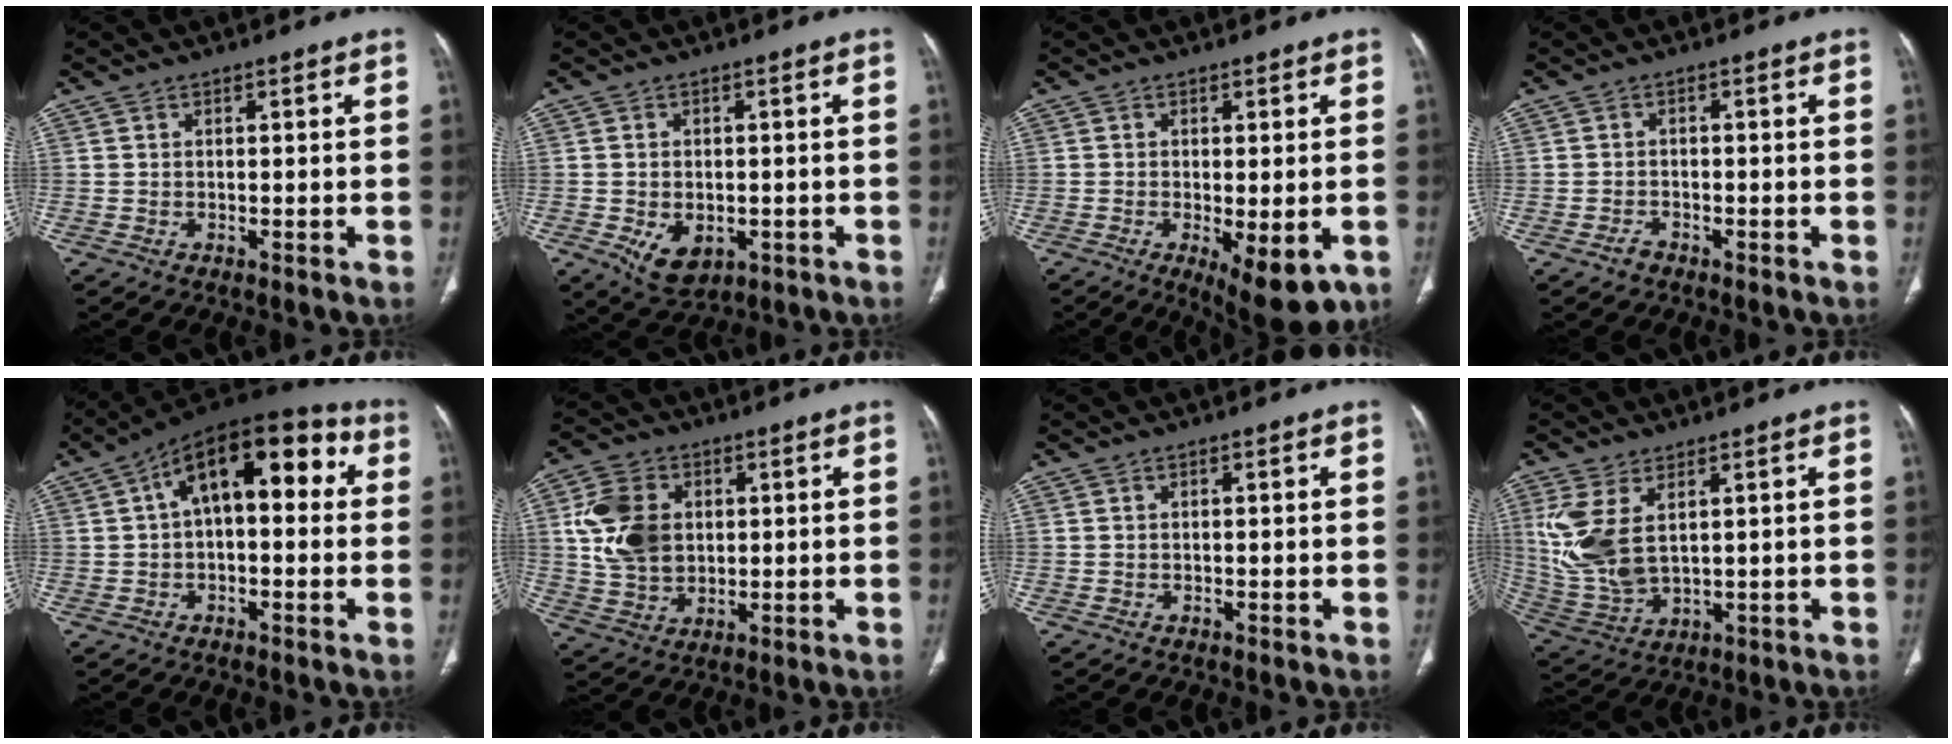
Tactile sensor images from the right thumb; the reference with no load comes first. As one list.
[{"total": 6.9, "force": [-2.1, 4.7, 4.6], "torque": [-0.063, 0.001, -0.018]}, {"total": 9.8, "force": [-3.6, 3.7, 8.3], "torque": [-0.112, -0.014, -0.046]}, {"total": 1.7, "force": [-1.2, 1.0, 0.5], "torque": [-0.013, 0.008, -0.021]}, {"total": 16.8, "force": [3.7, 8.4, 14.0], "torque": [-0.175, 0.045, 0.047]}, {"total": 13.1, "force": [2.1, 9.4, 8.9], "torque": [-0.161, 0.000, 0.043]}, {"total": 0.0}, {"total": 11.6, "force": [3.3, 6.2, 9.2], "torque": [-0.208, -0.013, 0.085]}]